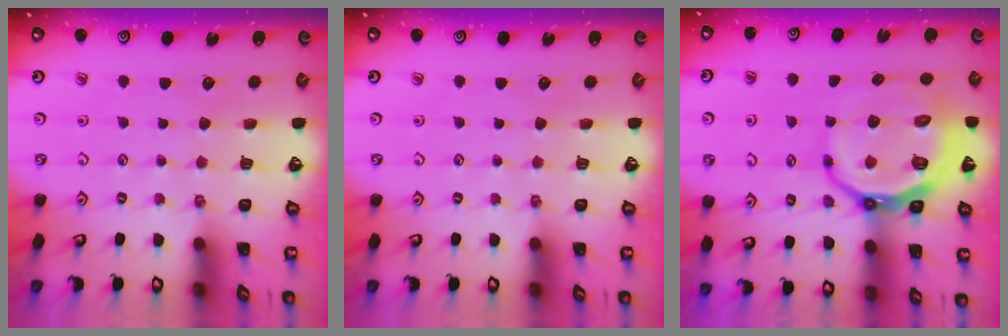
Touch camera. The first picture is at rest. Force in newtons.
{"total": 0.0}
{"total": 16.4, "press": 15.9, "slide": 3.8}